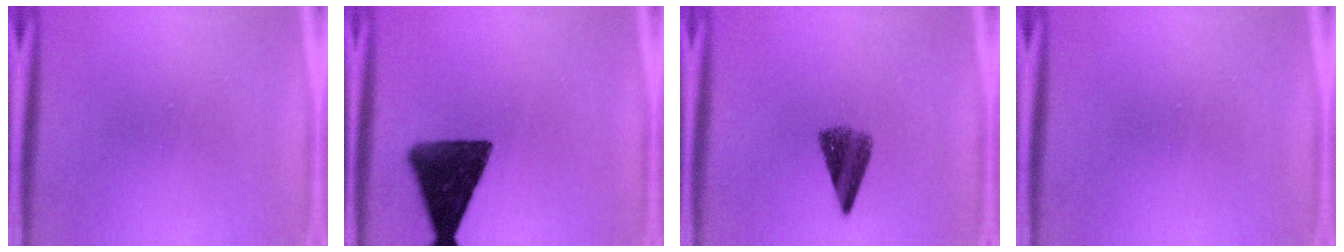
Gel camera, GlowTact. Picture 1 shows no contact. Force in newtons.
{"total": 12.1}
{"total": 5.4}
{"total": 0.0}